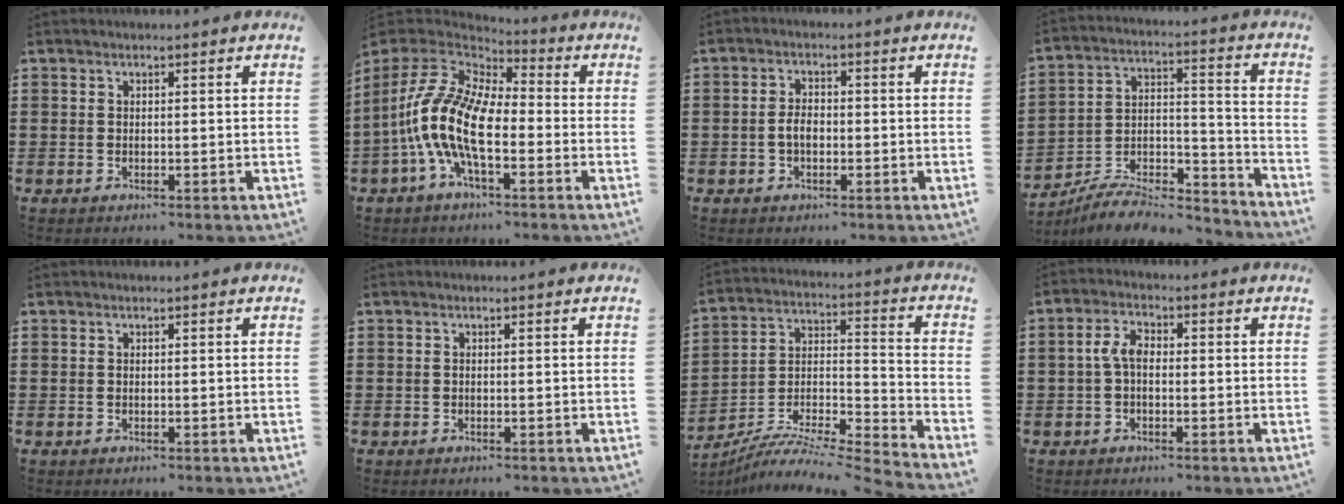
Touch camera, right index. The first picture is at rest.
{"total": 13.8, "force": [-3.9, 6.0, 11.8], "torque": [-0.290, -0.011, -0.087]}
{"total": 2.6, "force": [-0.6, 1.4, 2.1], "torque": [-0.048, 0.001, -0.014]}
{"total": 7.6, "force": [-7.0, 2.0, 2.1], "torque": [-0.028, 0.019, -0.134]}
{"total": 0.0}
{"total": 0.0}
{"total": 7.7, "force": [-7.3, 0.1, 2.7], "torque": [-0.046, -0.001, -0.150]}
{"total": 3.7, "force": [-0.2, 1.8, 3.2], "torque": [-0.078, -0.001, -0.009]}